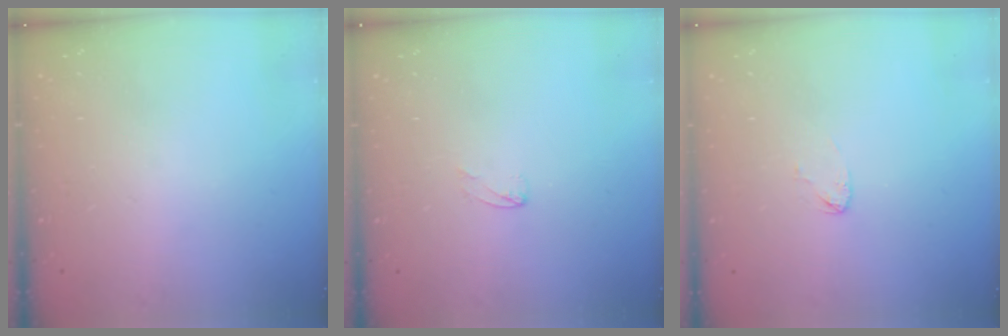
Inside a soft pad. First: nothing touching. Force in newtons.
{"total": 1.7, "press": 1.7, "slide": 0.1}
{"total": 3.0, "press": 3.0, "slide": 0.2}